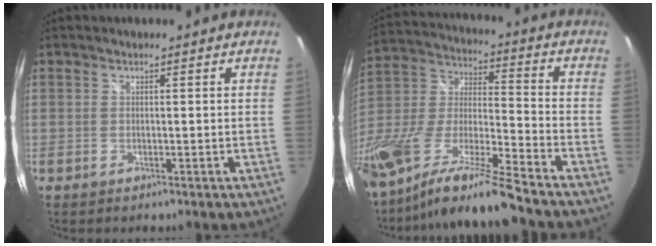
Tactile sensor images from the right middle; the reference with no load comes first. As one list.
[{"total": 19.4, "force": [-15.1, 1.0, 12.2], "torque": [-0.232, -0.030, -0.289]}]